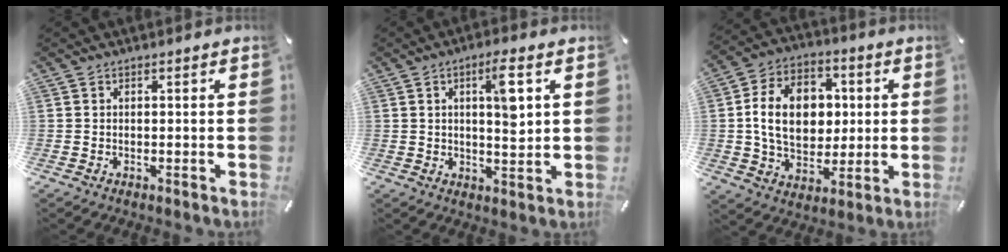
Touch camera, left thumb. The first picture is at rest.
{"total": 7.1, "force": [2.3, 1.6, 6.5], "torque": [-0.099, -0.011, 0.029]}
{"total": 15.9, "force": [1.2, 11.7, 10.7], "torque": [-0.201, 0.017, 0.023]}